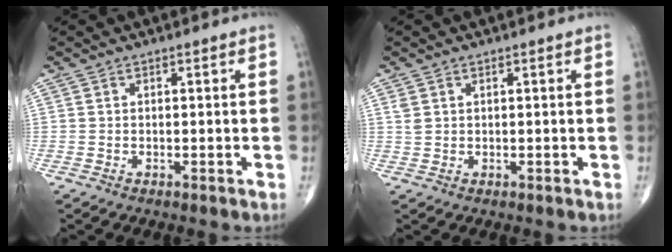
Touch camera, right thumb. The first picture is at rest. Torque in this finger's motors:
{"motor_torque": [-0.10, -0.08, 0.27, 0.13, 0.00]}